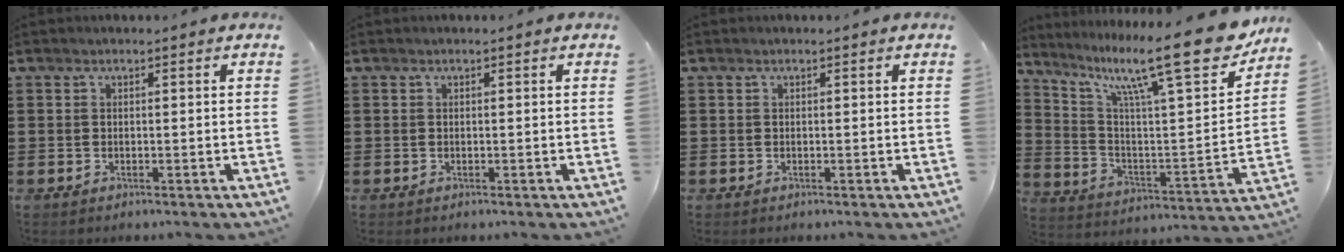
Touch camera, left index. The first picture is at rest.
{"total": 0.0}
{"total": 0.0}
{"total": 17.1, "force": [12.7, 2.3, 11.2], "torque": [-0.206, -0.086, 0.202]}